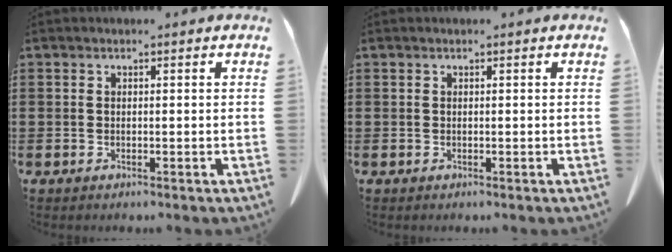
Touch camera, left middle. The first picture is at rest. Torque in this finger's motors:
{"motor_torque": [-0.01, 0.00, 0.00, 0.00]}